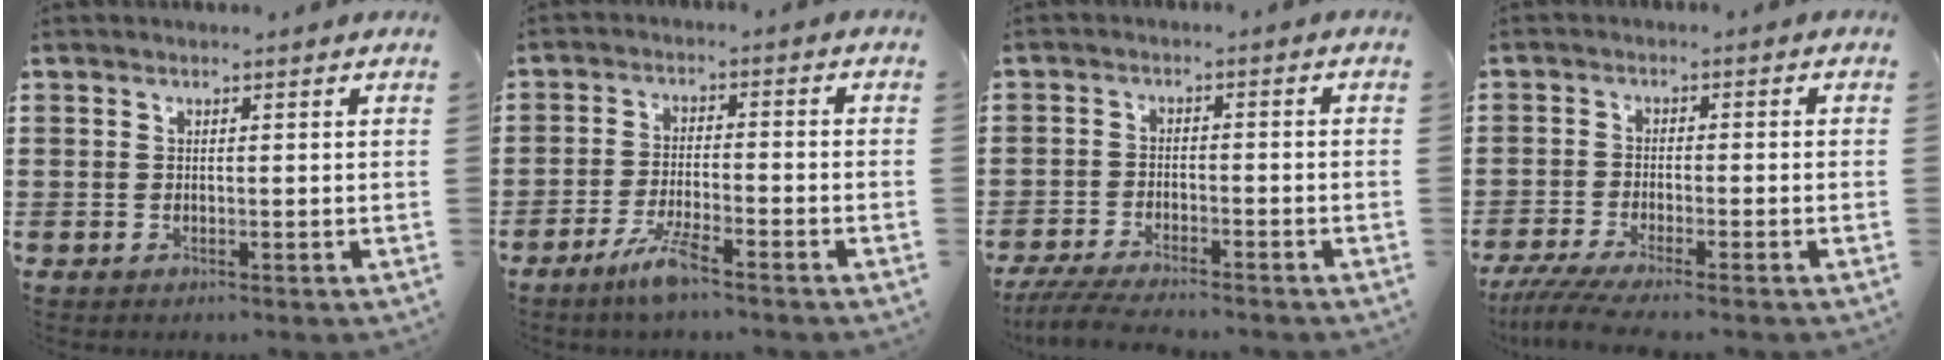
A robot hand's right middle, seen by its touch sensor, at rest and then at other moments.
{"total": 4.9, "force": [-3.3, 0.5, 3.6], "torque": [-0.084, -0.010, -0.065]}
{"total": 4.3, "force": [-4.0, 0.2, 1.6], "torque": [-0.047, -0.014, -0.084]}
{"total": 3.6, "force": [-2.9, 0.0, 2.1], "torque": [-0.057, -0.016, -0.061]}